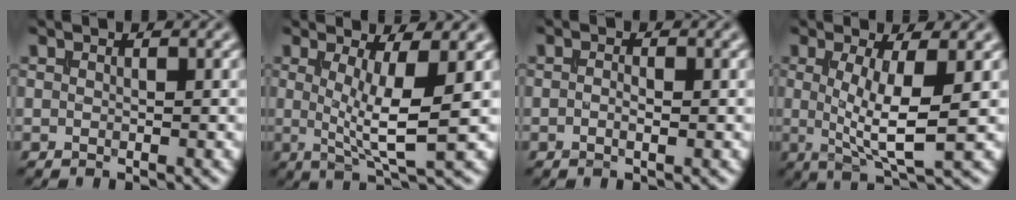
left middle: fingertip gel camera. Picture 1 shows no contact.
{"total": 5.3, "force": [0.4, 1.1, 5.2], "torque": [-0.090, -0.011, 0.007]}
{"total": 1.0, "force": [-0.2, 0.4, 0.9], "torque": [-0.018, -0.003, -0.004]}
{"total": 5.5, "force": [0.2, 1.3, 5.4], "torque": [-0.098, -0.010, 0.004]}